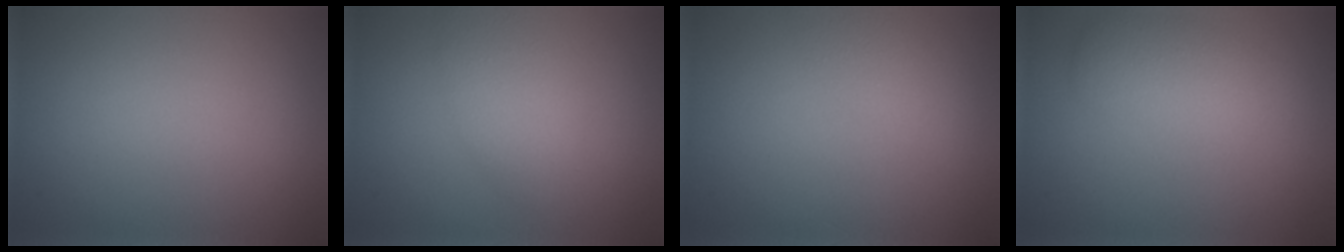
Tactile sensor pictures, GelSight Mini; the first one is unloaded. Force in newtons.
{"total": 2.7, "press": 2.7, "slide": 0.1}
{"total": 2.0, "press": 2.0, "slide": 0.1}
{"total": 3.1, "press": 3.1, "slide": 0.1}